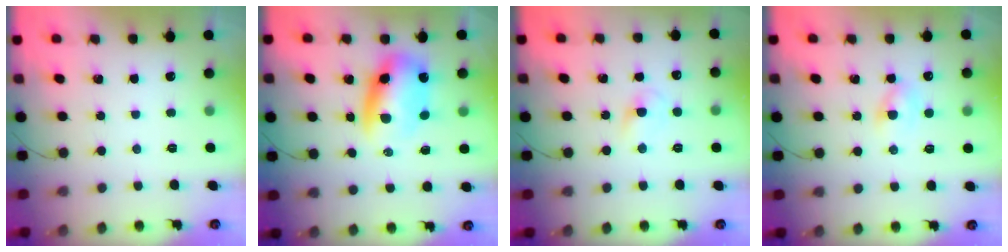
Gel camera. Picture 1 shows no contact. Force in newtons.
{"total": 9.0, "press": 8.7, "slide": 2.5}
{"total": 3.5, "press": 3.3, "slide": 1.2}
{"total": 2.4, "press": 2.2, "slide": 1.0}